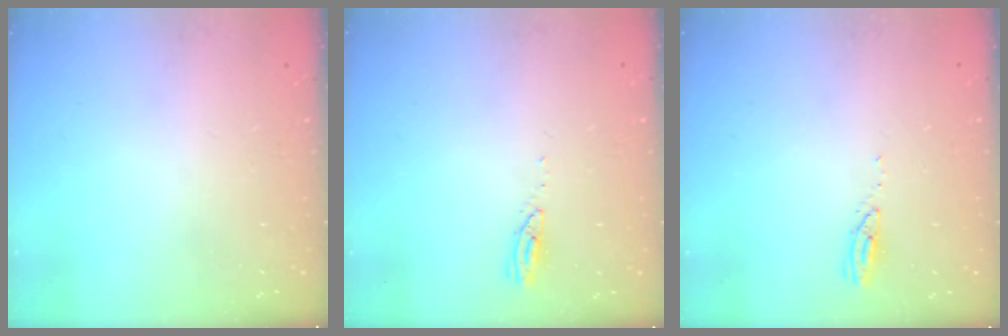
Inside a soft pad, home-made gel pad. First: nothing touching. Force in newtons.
{"total": 3.0, "press": 2.9, "slide": 0.4}
{"total": 2.9, "press": 2.9, "slide": 0.2}